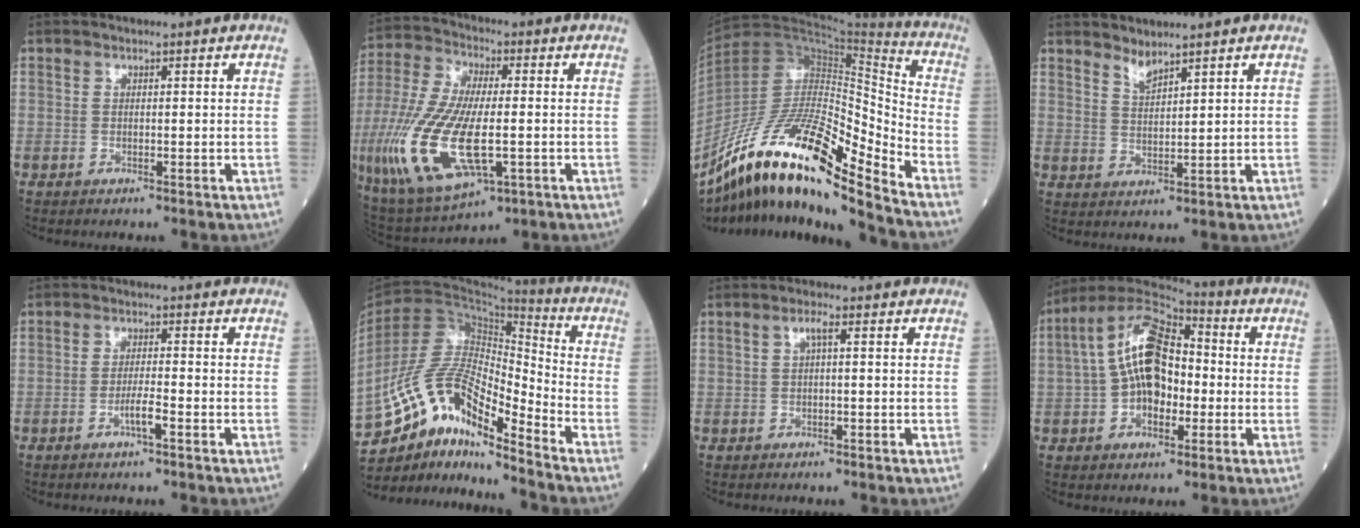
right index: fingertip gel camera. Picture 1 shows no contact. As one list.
[{"total": 19.0, "force": [-4.3, 6.8, 17.2], "torque": [-0.382, -0.021, -0.066]}, {"total": 20.5, "force": [-14.8, 1.8, 14.2], "torque": [-0.272, -0.005, -0.269]}, {"total": 2.6, "force": [2.4, -0.1, 0.9], "torque": [-0.019, -0.011, 0.051]}, {"total": 2.6, "force": [-1.4, 0.0, 2.3], "torque": [-0.040, 0.000, -0.027]}, {"total": 16.4, "force": [-12.3, 3.3, 10.4], "torque": [-0.208, 0.019, -0.225]}, {"total": 1.7, "force": [0.4, 0.2, 1.6], "torque": [-0.031, 0.005, 0.005]}, {"total": 12.6, "force": [-0.1, 6.6, 10.7], "torque": [-0.212, 0.038, -0.005]}]